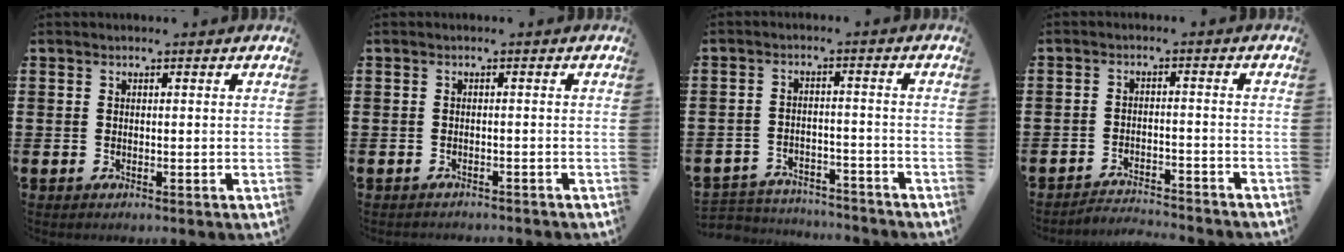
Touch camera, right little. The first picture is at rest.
{"total": 0.8, "force": [-0.8, 0.0, -0.1], "torque": [0.000, 0.001, -0.017]}
{"total": 3.2, "force": [-3.2, 0.7, -0.1], "torque": [-0.006, 0.005, -0.070]}
{"total": 2.7, "force": [-2.7, -0.1, -0.1], "torque": [-0.004, 0.004, -0.060]}